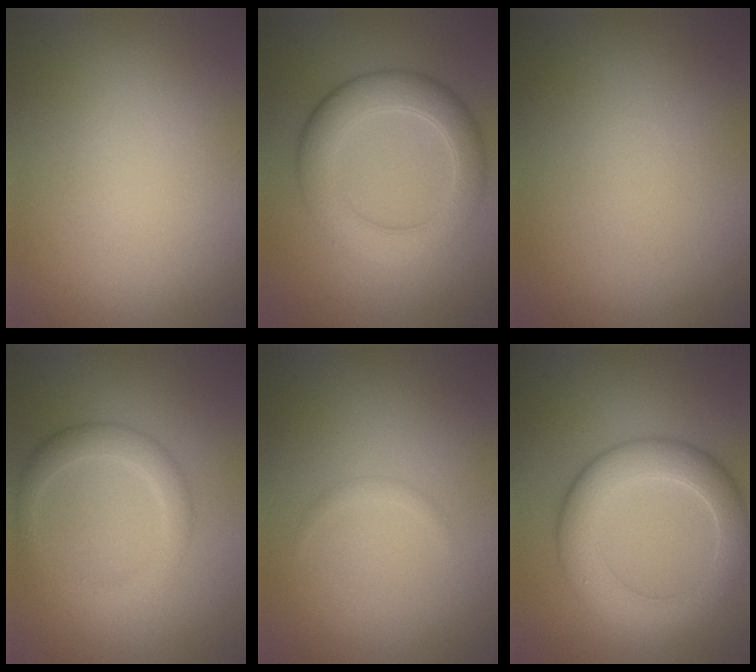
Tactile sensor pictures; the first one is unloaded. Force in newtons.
{"total": 5.5, "press": 5.5, "slide": 0.1}
{"total": 0.0}
{"total": 2.8, "press": 2.8, "slide": 0.1}
{"total": 0.5, "press": 0.5, "slide": 0.0}
{"total": 6.2, "press": 6.2, "slide": 0.3}